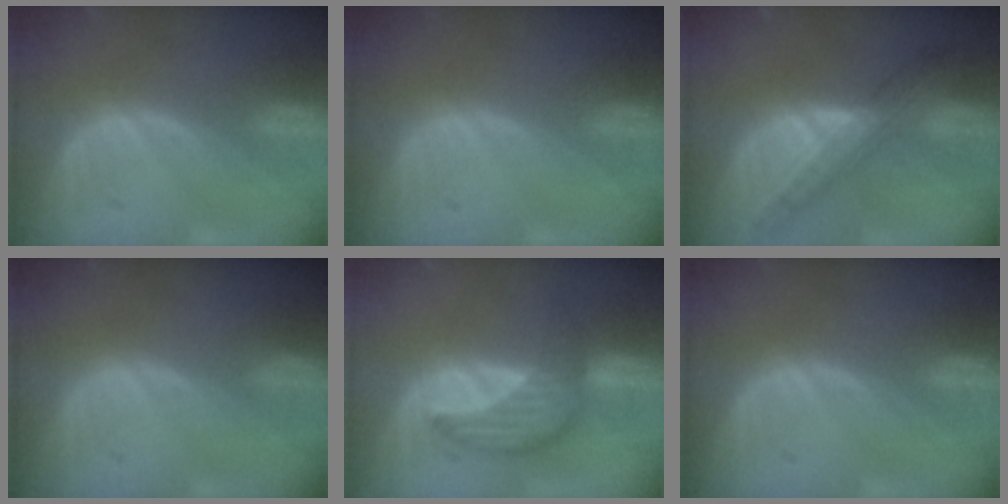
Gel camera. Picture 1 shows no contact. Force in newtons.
{"total": 0.0}
{"total": 8.5, "press": 7.5, "slide": 4.0}
{"total": 0.0}
{"total": 7.1, "press": 7.1, "slide": 0.1}
{"total": 0.0}